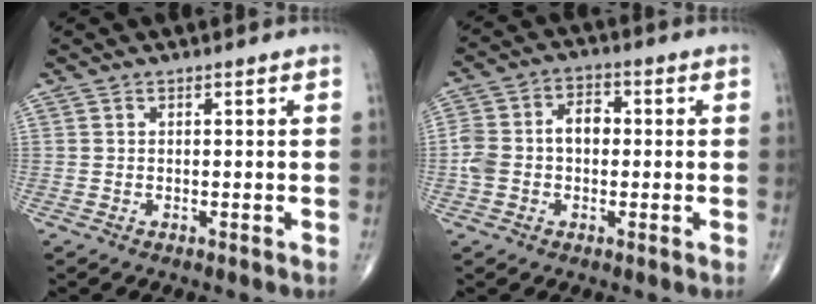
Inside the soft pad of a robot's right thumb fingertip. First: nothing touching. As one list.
[{"total": 8.5, "force": [-0.4, 5.9, 6.0], "torque": [-0.114, 0.034, -0.012]}]